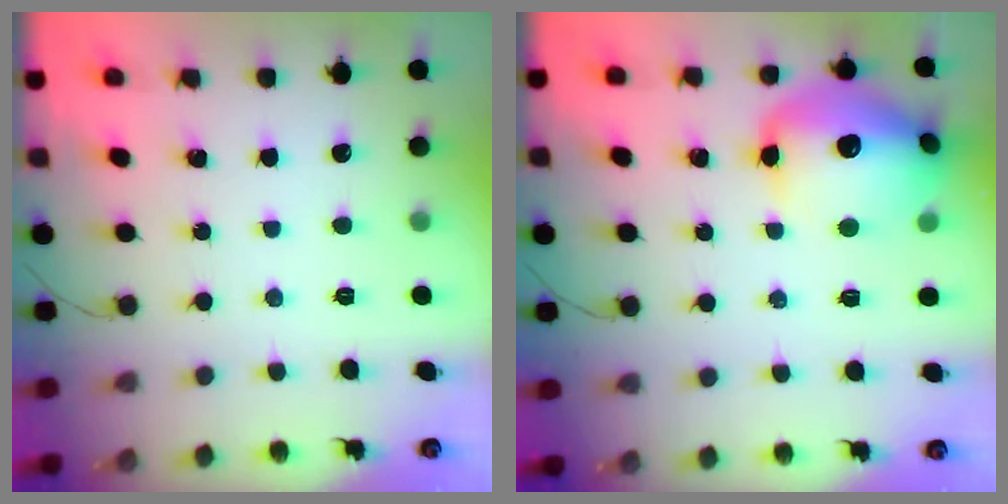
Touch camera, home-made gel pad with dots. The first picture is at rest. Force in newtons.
{"total": 17.3, "press": 17.2, "slide": 1.9}